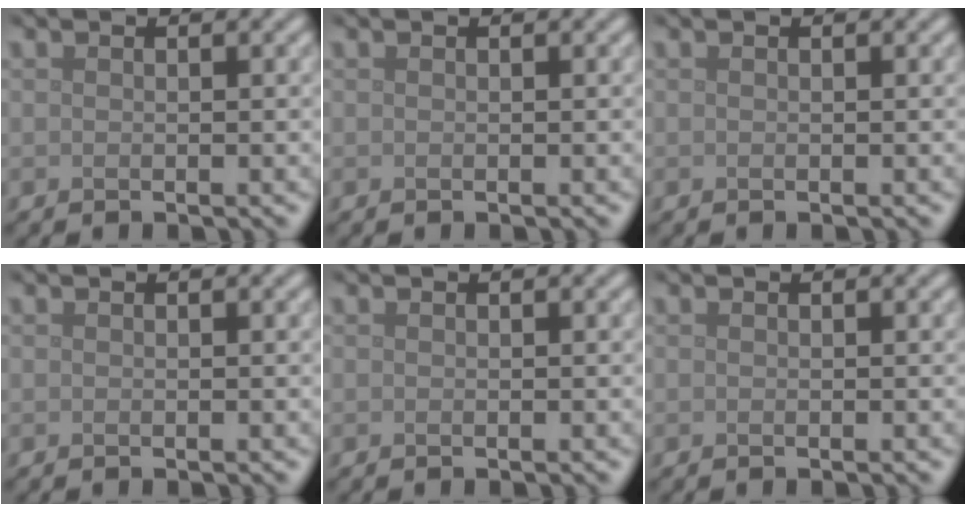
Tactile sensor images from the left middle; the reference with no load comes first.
{"total": 0.0}
{"total": 0.0}
{"total": 0.0}
{"total": 0.0}
{"total": 0.0}